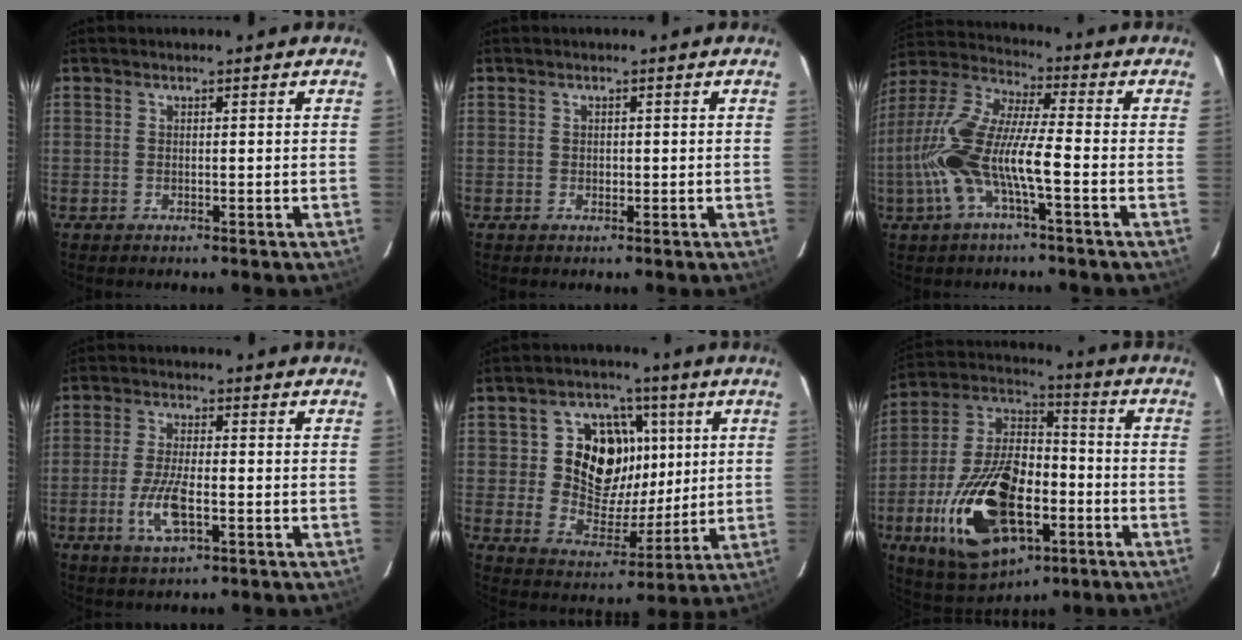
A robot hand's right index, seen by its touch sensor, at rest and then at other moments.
{"total": 0.6, "force": [0.0, 0.6, 0.1], "torque": [0.000, 0.001, 0.000]}
{"total": 15.5, "force": [-4.1, 3.0, 14.7], "torque": [-0.301, 0.000, -0.083]}
{"total": 7.7, "force": [-2.4, 2.6, 6.9], "torque": [-0.146, -0.008, -0.047]}
{"total": 13.8, "force": [3.2, 11.6, 6.8], "torque": [-0.137, 0.006, 0.064]}
{"total": 25.0, "force": [-8.8, 13.4, 19.1], "torque": [-0.397, -0.005, -0.135]}